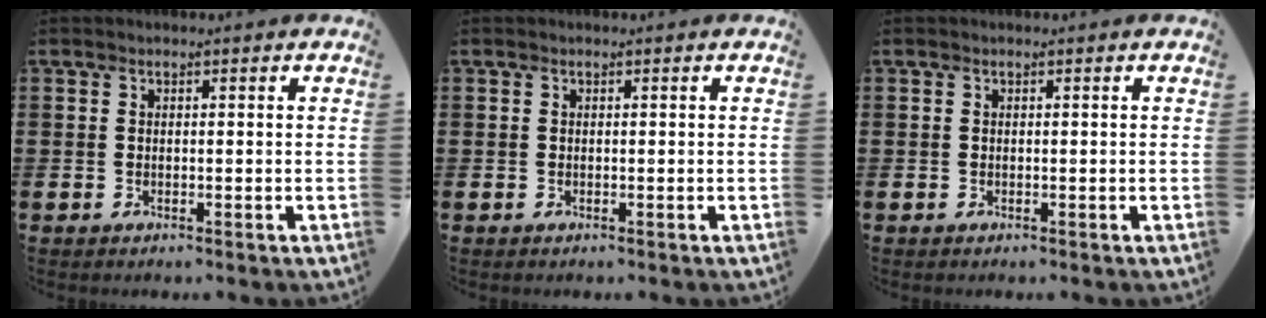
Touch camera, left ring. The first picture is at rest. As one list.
[{"total": 0.0}, {"total": 0.0}]